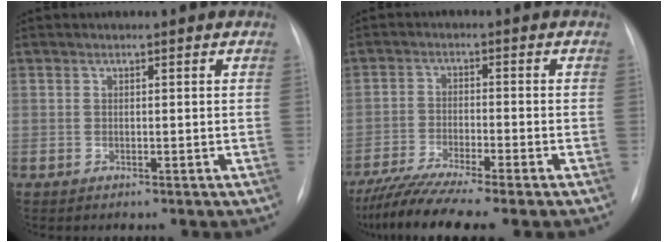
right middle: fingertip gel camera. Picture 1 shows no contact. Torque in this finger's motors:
{"motor_torque": [0.87, -0.88, 0.23, 0.05]}